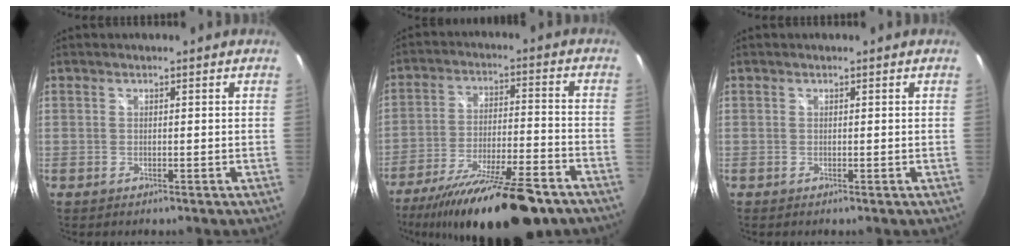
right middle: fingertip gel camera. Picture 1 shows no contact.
{"total": 22.6, "force": [-17.6, 4.2, 13.6], "torque": [-0.241, -0.049, -0.270]}
{"total": 0.0}